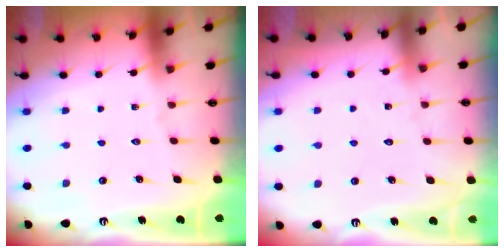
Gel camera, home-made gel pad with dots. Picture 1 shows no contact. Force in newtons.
{"total": 5.6, "press": 5.6, "slide": 0.6}